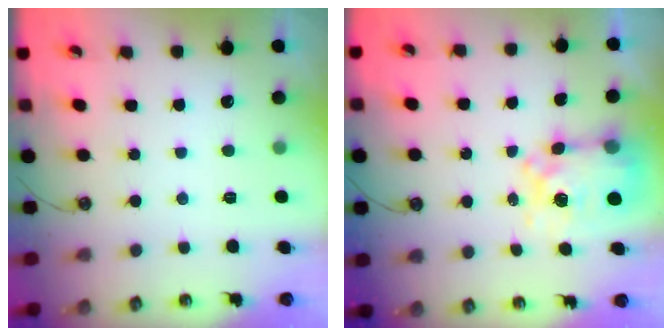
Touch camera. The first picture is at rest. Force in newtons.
{"total": 8.6, "press": 8.6, "slide": 0.7}